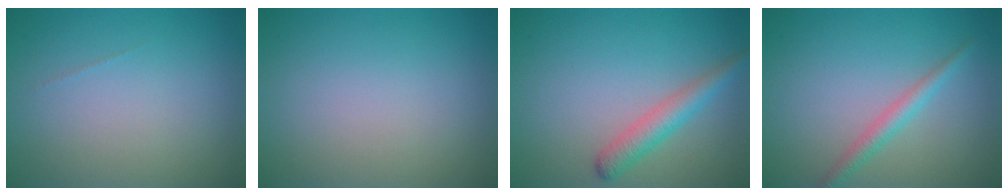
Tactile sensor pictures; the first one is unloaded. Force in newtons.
{"total": 0.0}
{"total": 2.8, "press": 2.8, "slide": 0.1}
{"total": 2.0, "press": 2.0, "slide": 0.1}